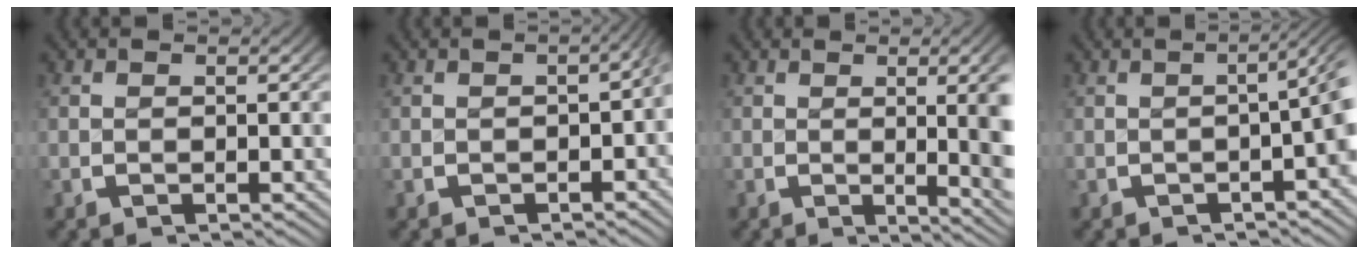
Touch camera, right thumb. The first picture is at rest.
{"total": 3.4, "force": [-0.3, 1.9, 2.7], "torque": [-0.027, 0.008, -0.008]}
{"total": 6.6, "force": [-0.7, 2.3, 6.2], "torque": [-0.065, -0.005, -0.008]}
{"total": 4.2, "force": [0.2, 1.4, 4.0], "torque": [-0.048, 0.013, -0.003]}